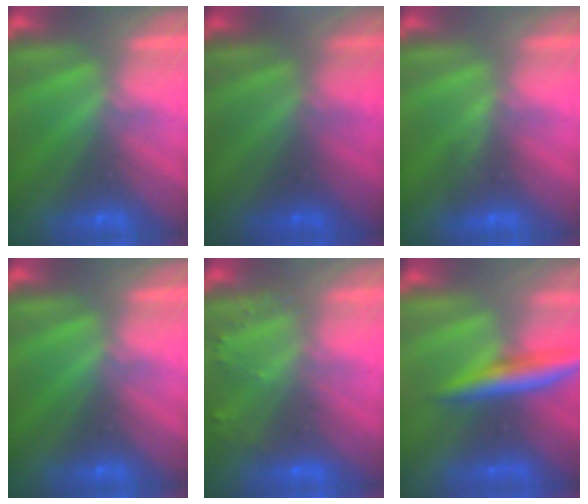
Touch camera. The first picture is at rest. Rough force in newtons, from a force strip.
{"total": 1.9}
{"total": 3.1}
{"total": 0.0}
{"total": 2.3}
{"total": 9.6}